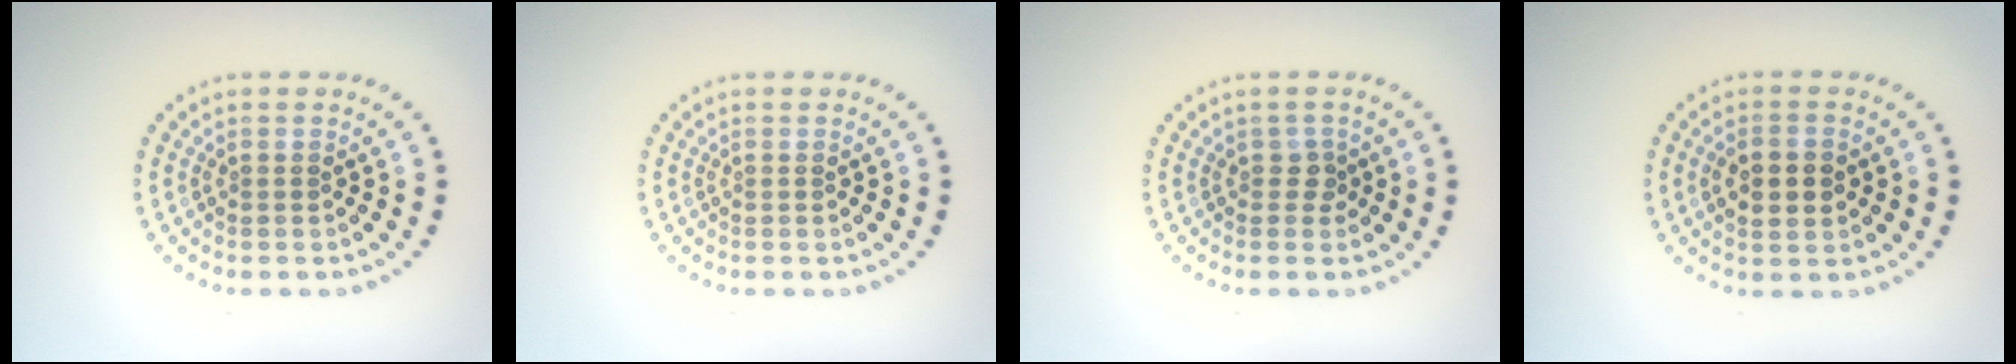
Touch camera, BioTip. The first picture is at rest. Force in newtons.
{"total": 0.0}
{"total": 1.2, "press": 1.0, "slide": 0.6}
{"total": 3.8, "press": 3.8, "slide": 0.2}